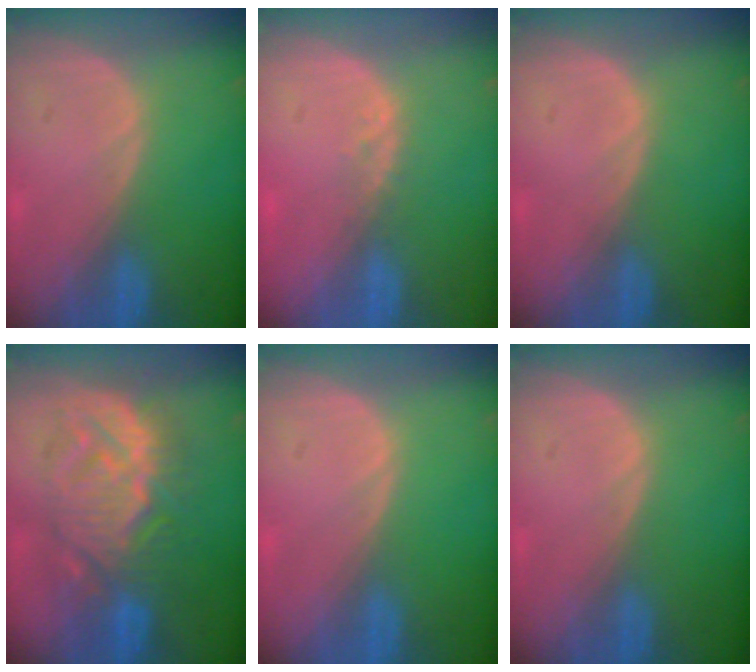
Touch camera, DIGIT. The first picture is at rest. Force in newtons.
{"total": 1.8, "press": 1.5, "slide": 1.0}
{"total": 0.0}
{"total": 10.2, "press": 10.2, "slide": 0.5}
{"total": 0.0}
{"total": 0.0}